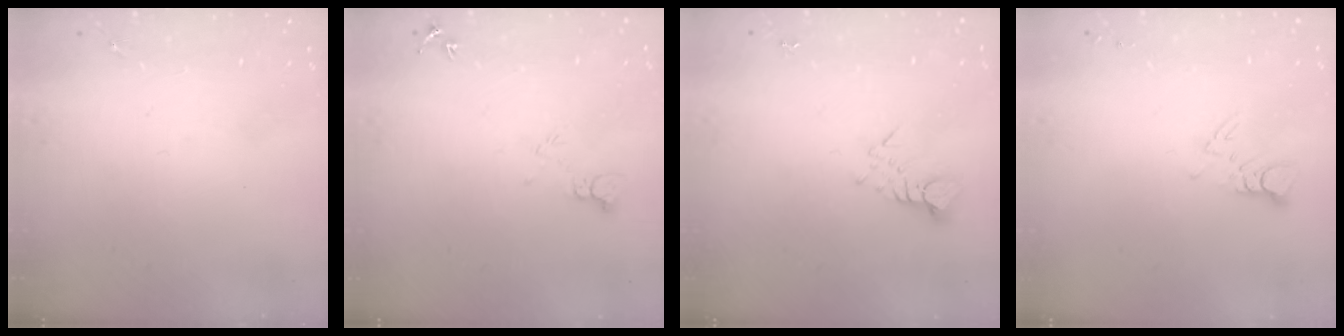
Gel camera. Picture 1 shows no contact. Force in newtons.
{"total": 5.6, "press": 5.6, "slide": 0.6}
{"total": 3.5, "press": 3.5, "slide": 0.3}
{"total": 3.8, "press": 3.8, "slide": 0.3}